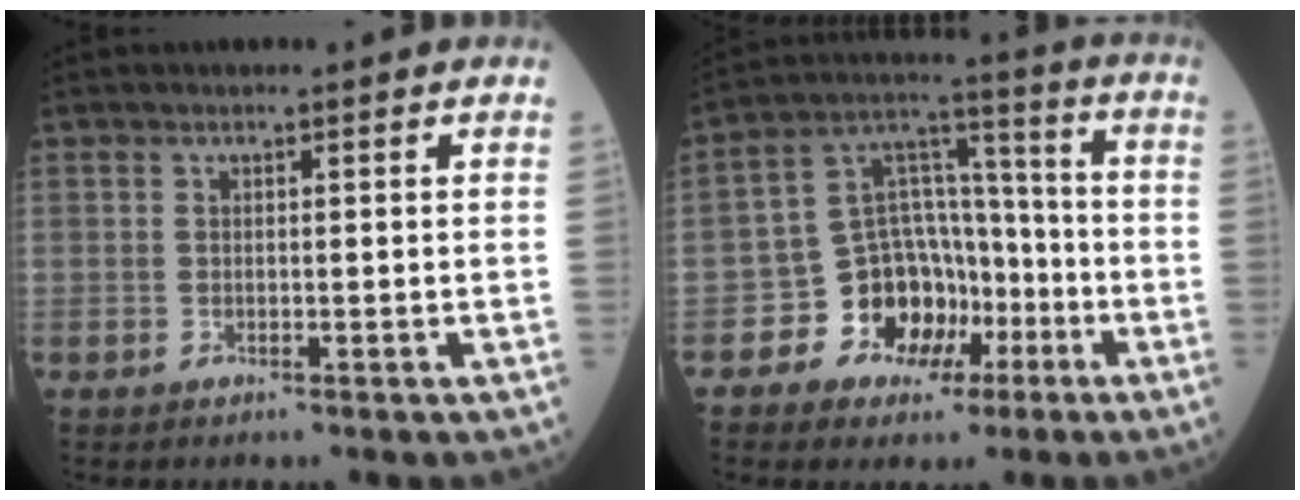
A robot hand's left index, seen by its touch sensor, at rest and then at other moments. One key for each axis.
{"total": 11.7, "fx": -4.8, "fy": 8.8, "fz": 6.1, "tx": -0.116, "ty": 0.032, "tz": -0.074}